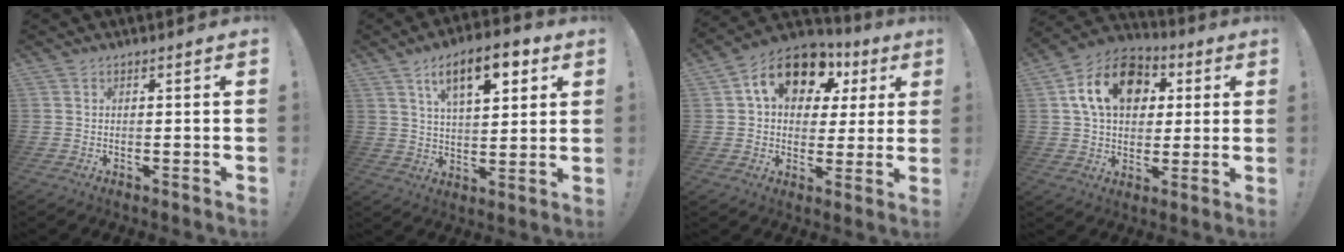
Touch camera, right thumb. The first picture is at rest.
{"total": 13.9, "force": [6.8, 5.9, 10.6], "torque": [-0.165, -0.014, 0.112]}
{"total": 16.9, "force": [7.8, 10.9, 10.4], "torque": [-0.171, -0.020, 0.141]}
{"total": 17.7, "force": [5.5, 12.7, 11.1], "torque": [-0.169, 0.001, 0.105]}